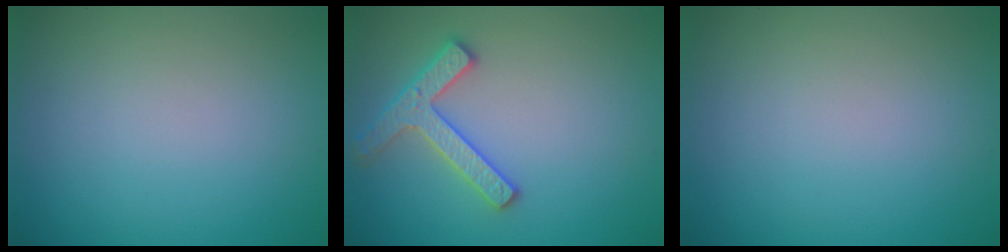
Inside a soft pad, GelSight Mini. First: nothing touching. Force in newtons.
{"total": 2.8, "press": 2.8, "slide": 0.3}
{"total": 0.0}